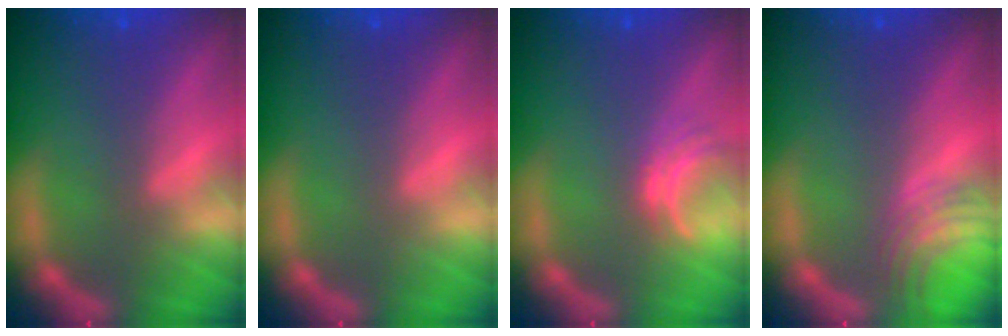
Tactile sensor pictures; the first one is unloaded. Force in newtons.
{"total": 0.0}
{"total": 2.5}
{"total": 4.5}